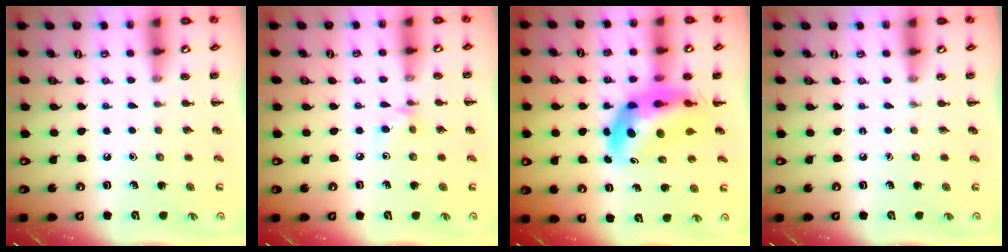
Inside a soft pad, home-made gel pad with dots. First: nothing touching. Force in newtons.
{"total": 4.5, "press": 4.3, "slide": 1.3}
{"total": 11.0, "press": 10.4, "slide": 3.5}
{"total": 0.0}